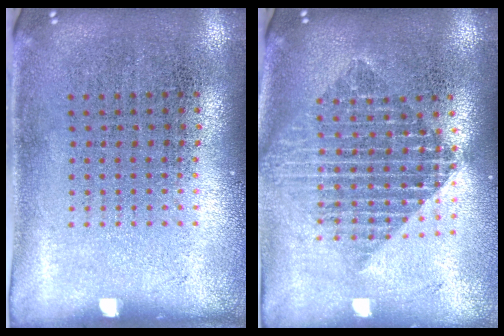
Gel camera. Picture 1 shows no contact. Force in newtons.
{"total": 2.0, "press": 1.6, "slide": 1.1}